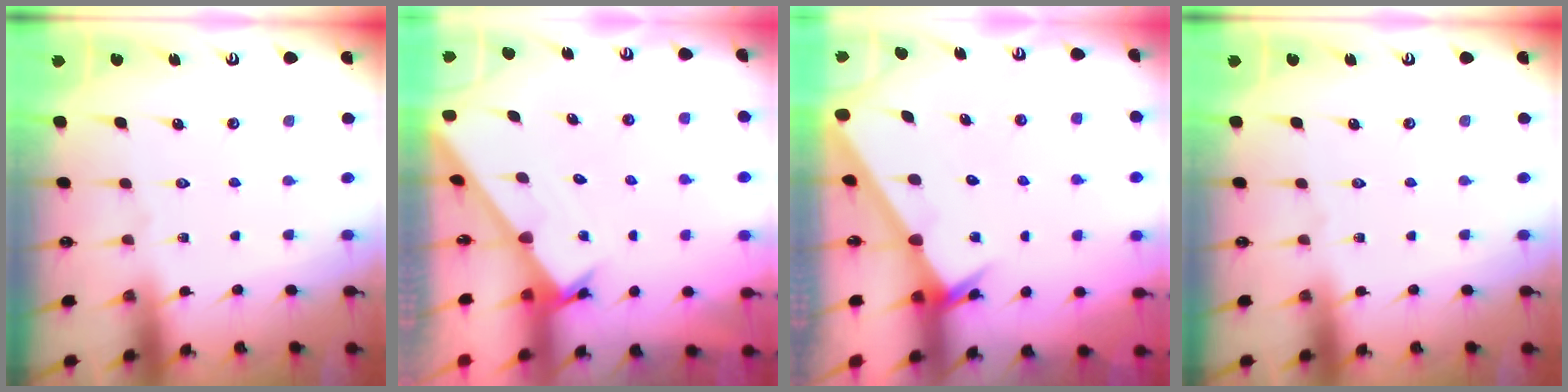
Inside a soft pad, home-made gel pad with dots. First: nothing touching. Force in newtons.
{"total": 1.7, "press": 1.7, "slide": 0.1}
{"total": 2.5, "press": 2.5, "slide": 0.1}
{"total": 0.0}